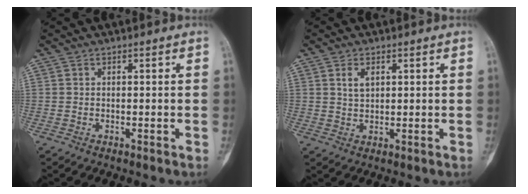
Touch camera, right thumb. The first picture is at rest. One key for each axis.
{"total": 2.9, "fx": 1.2, "fy": 1.7, "fz": 2.1, "tx": -0.029, "ty": -0.004, "tz": 0.024}